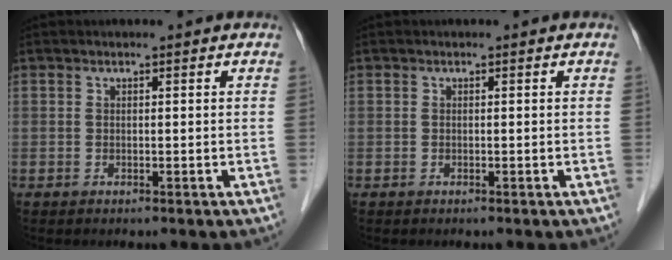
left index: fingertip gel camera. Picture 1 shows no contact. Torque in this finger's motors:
{"motor_torque": [0.02, 0.00, -0.01, 0.00]}